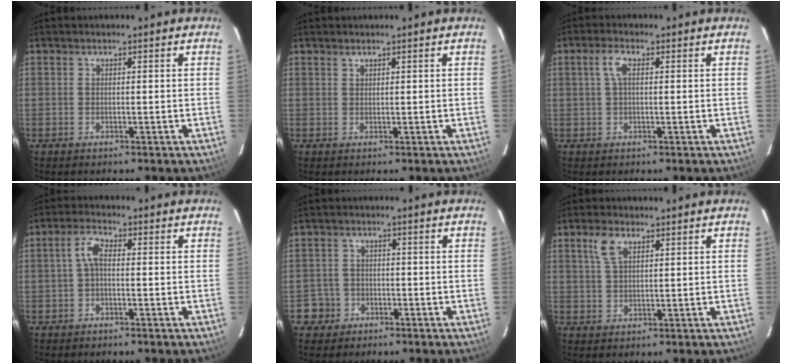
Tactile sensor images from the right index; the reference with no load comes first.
{"total": 0.6, "force": [0.5, 0.2, 0.1], "torque": [-0.001, 0.001, 0.011]}
{"total": 3.0, "force": [0.7, 1.2, 2.6], "torque": [-0.057, 0.009, 0.013]}
{"total": 3.4, "force": [-0.1, 1.6, 3.0], "torque": [-0.063, 0.013, -0.003]}
{"total": 4.3, "force": [-1.7, 3.9, -0.2], "torque": [0.001, 0.027, -0.031]}
{"total": 4.2, "force": [2.2, 2.1, 3.0], "torque": [-0.062, 0.009, 0.044]}